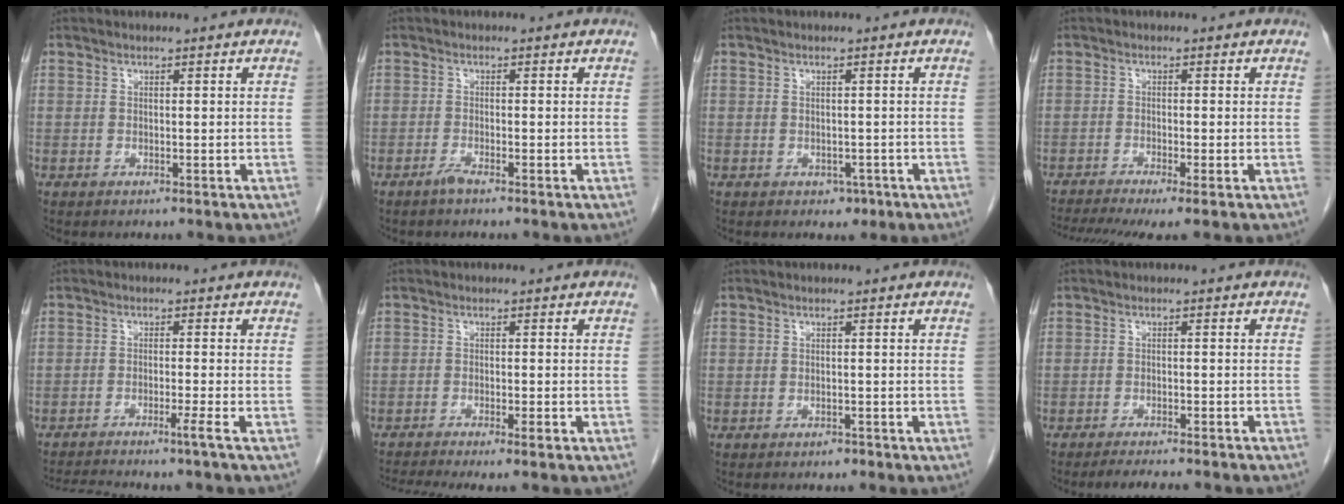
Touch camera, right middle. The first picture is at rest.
{"total": 1.2, "force": [-1.0, -0.1, 0.7], "torque": [-0.018, -0.001, -0.021]}
{"total": 1.5, "force": [-0.7, 1.2, 0.6], "torque": [-0.007, 0.003, -0.004]}
{"total": 8.9, "force": [-6.5, 0.7, 5.9], "torque": [-0.097, -0.011, -0.107]}
{"total": 6.1, "force": [-4.8, -1.9, 3.2], "torque": [-0.050, -0.010, -0.082]}
{"total": 6.1, "force": [-4.6, 0.0, 4.0], "torque": [-0.064, -0.007, -0.073]}
{"total": 0.8, "force": [-0.6, 0.4, 0.2], "torque": [-0.005, 0.000, -0.009]}
{"total": 7.0, "force": [-6.2, 0.4, 3.2], "torque": [-0.033, -0.009, -0.086]}